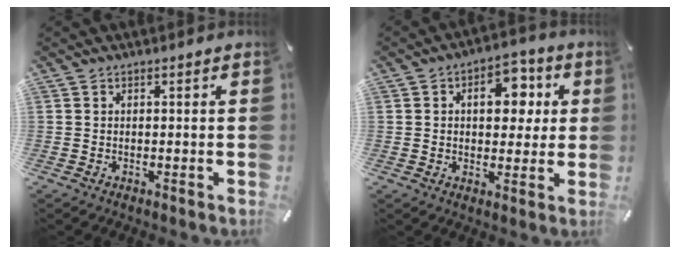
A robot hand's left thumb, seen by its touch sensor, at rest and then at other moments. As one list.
[{"total": 10.3, "force": [2.4, 7.0, 7.2], "torque": [-0.087, -0.003, 0.033]}]